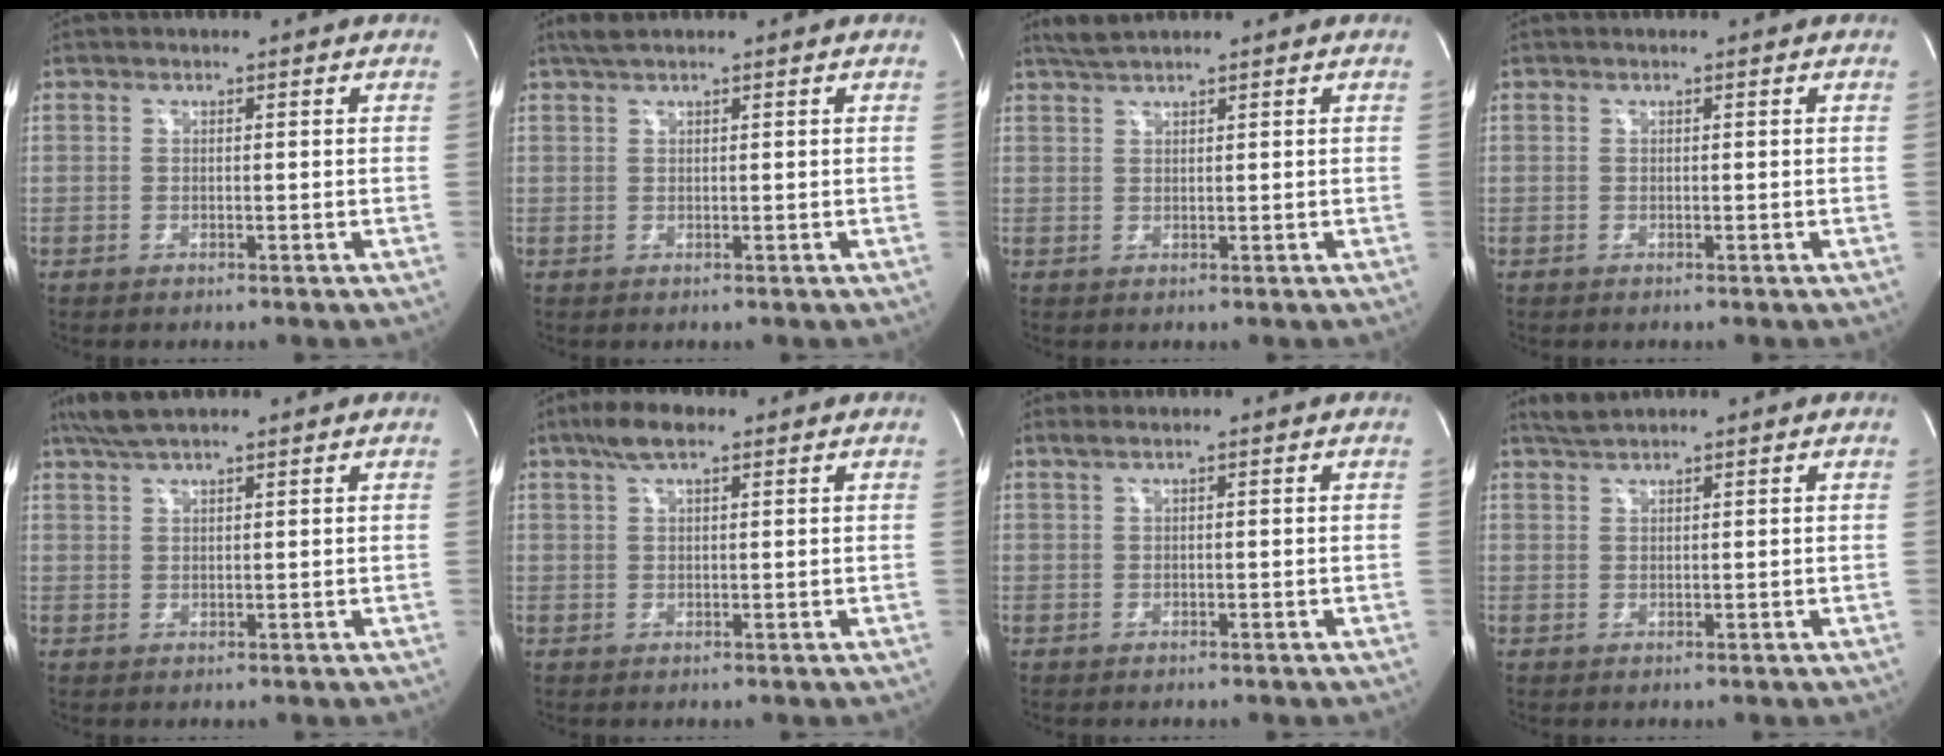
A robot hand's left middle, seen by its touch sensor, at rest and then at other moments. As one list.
[{"total": 2.1, "force": [1.7, 0.1, 1.2], "torque": [-0.029, 0.014, 0.034]}, {"total": 2.6, "force": [2.3, -0.1, 1.0], "torque": [-0.026, 0.012, 0.048]}, {"total": 0.0}, {"total": 5.8, "force": [4.8, 0.7, 3.3], "torque": [-0.068, 0.029, 0.088]}, {"total": 4.7, "force": [3.0, 1.3, 3.3], "torque": [-0.072, 0.017, 0.055]}, {"total": 1.0, "force": [0.6, -0.1, 0.7], "torque": [-0.025, 0.016, 0.016]}, {"total": 2.2, "force": [2.1, -0.1, 0.7], "torque": [-0.019, 0.011, 0.044]}]